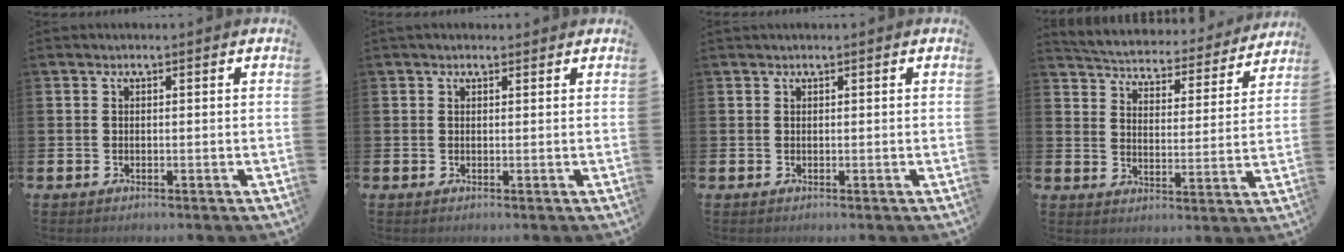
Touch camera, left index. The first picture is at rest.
{"total": 0.9, "force": [0.7, 0.4, 0.3], "torque": [0.005, 0.001, 0.010]}
{"total": 0.0}
{"total": 4.6, "force": [4.5, 0.9, 0.7], "torque": [-0.040, -0.042, 0.070]}